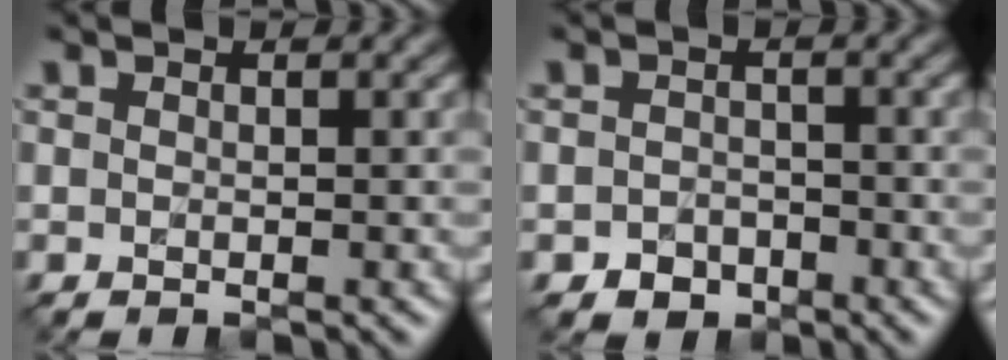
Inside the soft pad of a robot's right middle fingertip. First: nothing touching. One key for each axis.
{"total": 1.4, "fx": -0.9, "fy": 1.0, "fz": -0.3, "tx": 0.005, "ty": 0.013, "tz": -0.018}